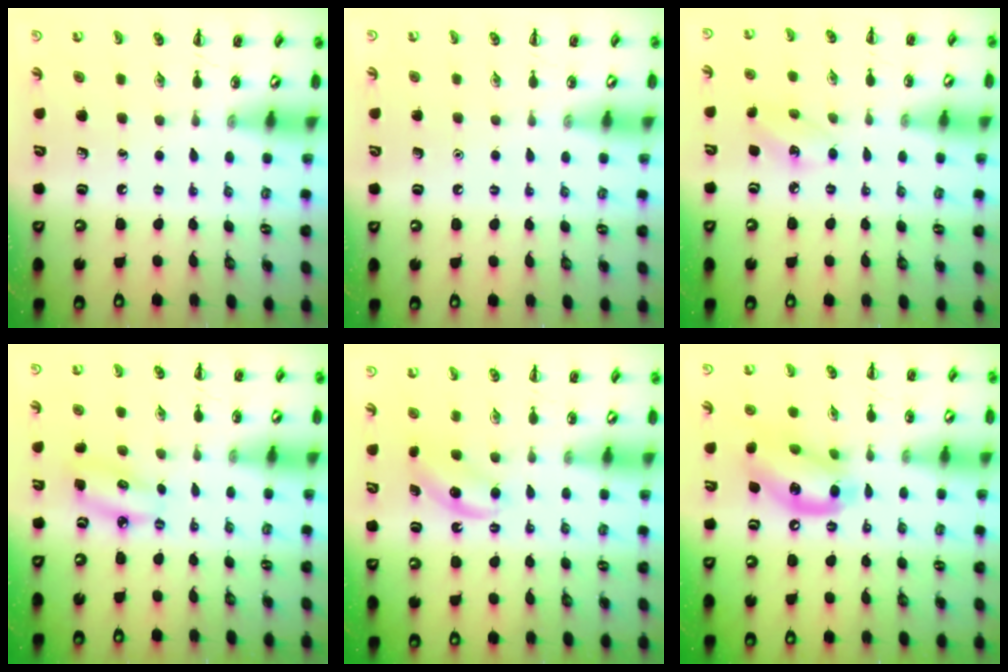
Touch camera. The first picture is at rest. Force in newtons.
{"total": 1.6, "press": 1.5, "slide": 0.1}
{"total": 6.3, "press": 6.2, "slide": 1.2}
{"total": 5.4, "press": 5.3, "slide": 1.3}
{"total": 5.1, "press": 4.9, "slide": 1.6}
{"total": 13.9, "press": 13.6, "slide": 2.6}